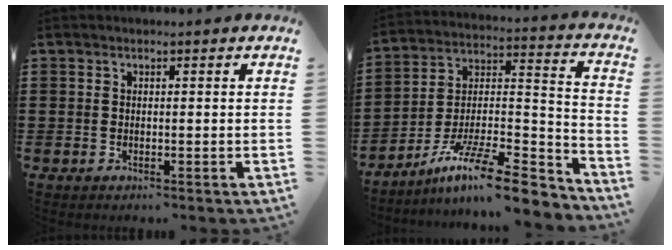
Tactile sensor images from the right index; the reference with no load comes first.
{"total": 13.5, "force": [-10.0, 2.4, 8.7], "torque": [-0.136, 0.026, -0.180]}